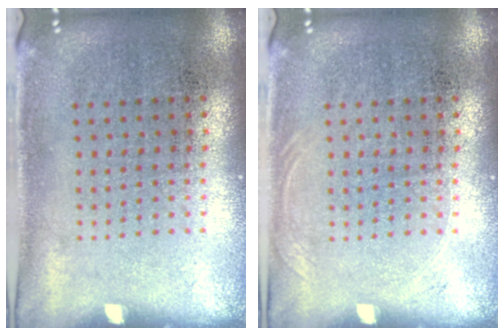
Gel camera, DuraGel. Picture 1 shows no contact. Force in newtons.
{"total": 0.7, "press": 0.6, "slide": 0.2}